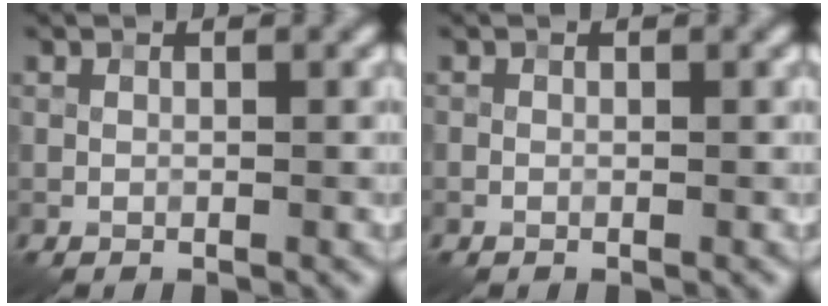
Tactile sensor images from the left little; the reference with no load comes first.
{"total": 0.0}